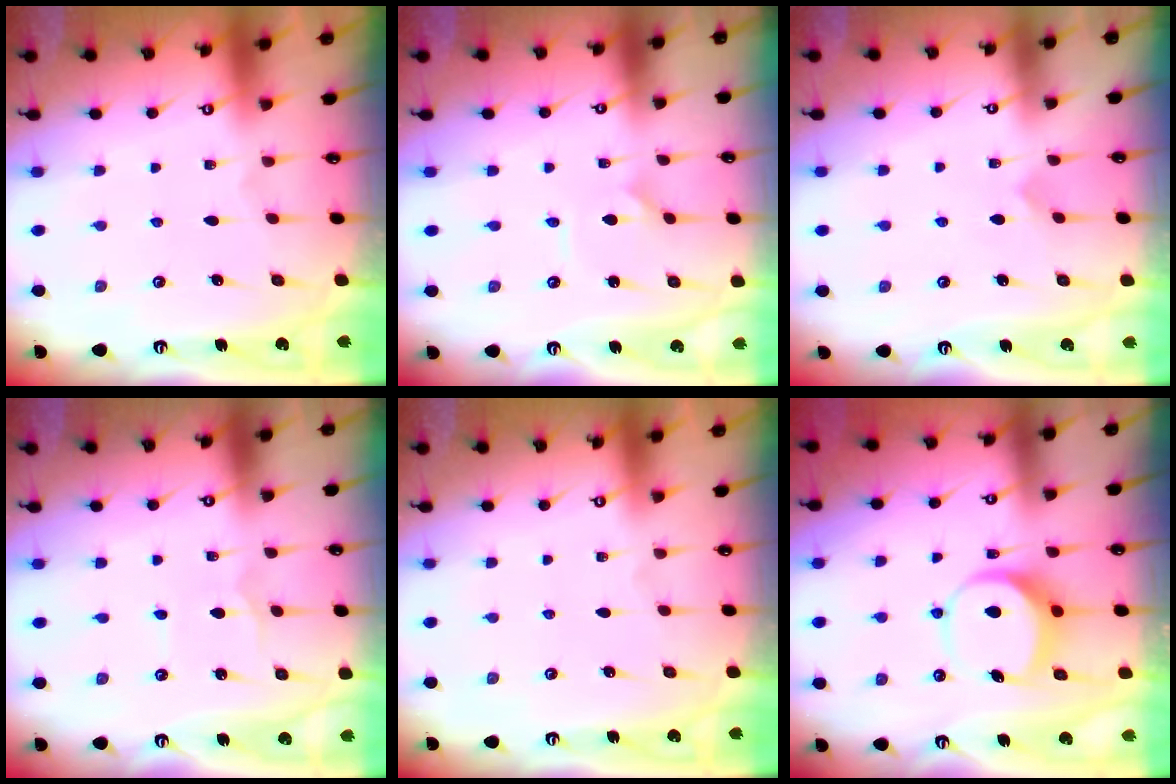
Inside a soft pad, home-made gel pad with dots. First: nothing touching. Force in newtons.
{"total": 0.7, "press": 0.7, "slide": 0.0}
{"total": 3.6, "press": 3.5, "slide": 0.3}
{"total": 1.1, "press": 1.1, "slide": 0.2}
{"total": 0.0}
{"total": 9.4, "press": 9.4, "slide": 0.4}